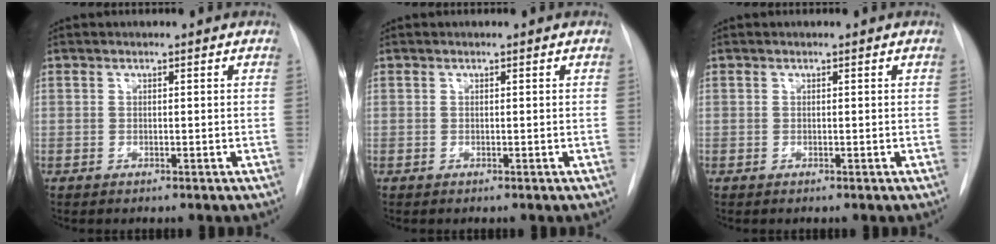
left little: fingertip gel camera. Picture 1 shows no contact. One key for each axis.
{"total": 0.0}
{"total": 0.0}